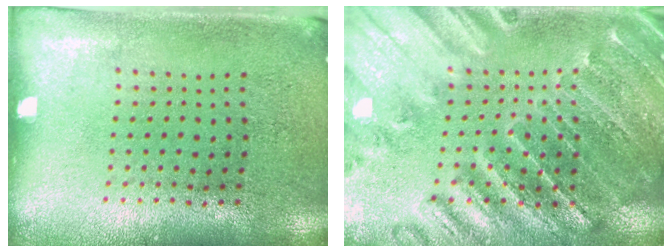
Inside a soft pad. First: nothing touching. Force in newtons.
{"total": 2.0, "press": 2.0, "slide": 0.1}